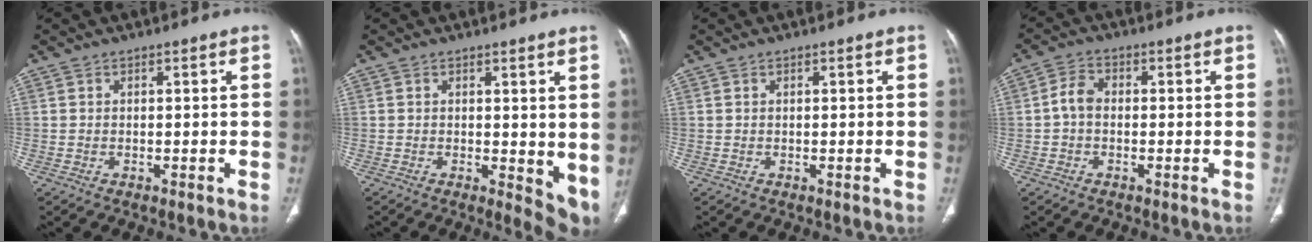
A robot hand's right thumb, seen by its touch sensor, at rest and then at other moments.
{"total": 6.1, "force": [0.7, 2.8, 5.4], "torque": [-0.056, -0.015, 0.012]}
{"total": 0.0}
{"total": 3.8, "force": [-0.5, 2.7, 2.6], "torque": [-0.045, 0.013, -0.018]}